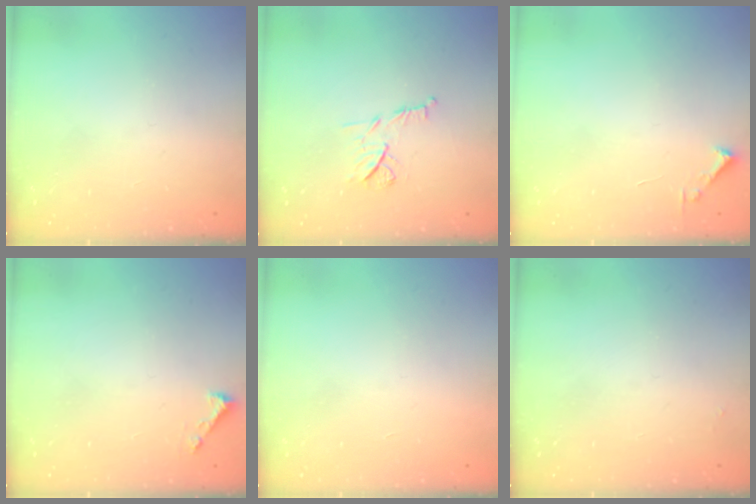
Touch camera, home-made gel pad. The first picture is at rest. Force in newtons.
{"total": 7.1, "press": 7.0, "slide": 1.0}
{"total": 1.7, "press": 1.7, "slide": 0.2}
{"total": 1.6, "press": 1.6, "slide": 0.1}
{"total": 1.7, "press": 1.7, "slide": 0.1}
{"total": 1.9, "press": 1.9, "slide": 0.3}